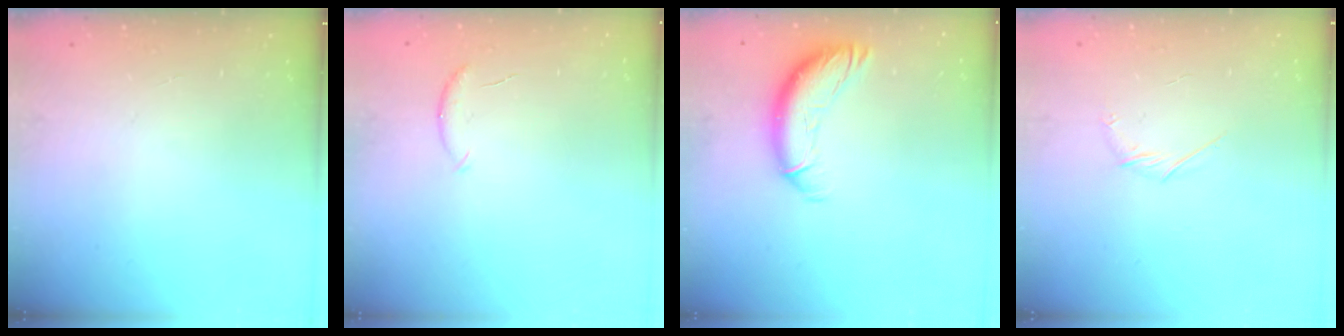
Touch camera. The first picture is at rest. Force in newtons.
{"total": 6.2, "press": 6.1, "slide": 0.9}
{"total": 12.6, "press": 12.4, "slide": 1.8}
{"total": 4.3, "press": 4.1, "slide": 1.1}